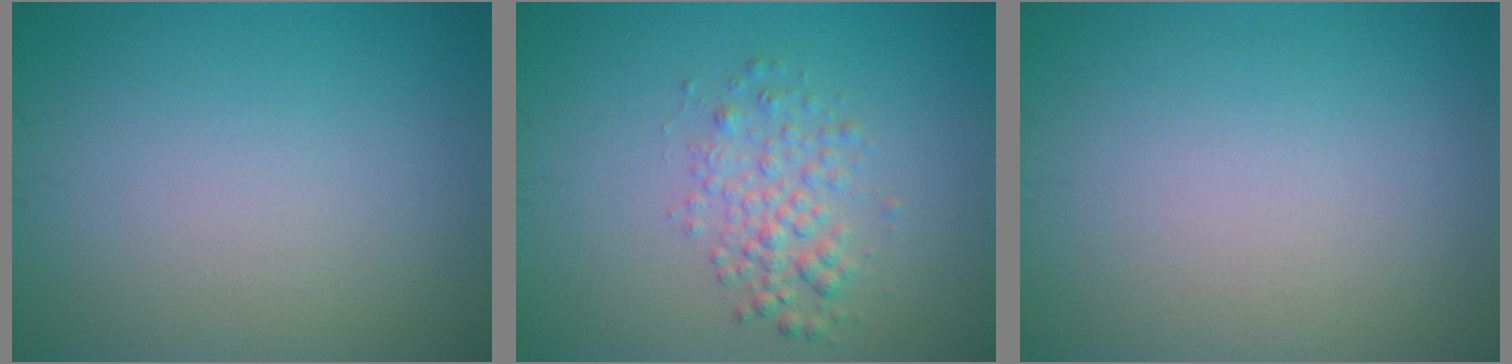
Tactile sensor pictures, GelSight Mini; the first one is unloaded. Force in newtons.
{"total": 2.6, "press": 2.6, "slide": 0.1}
{"total": 0.0}